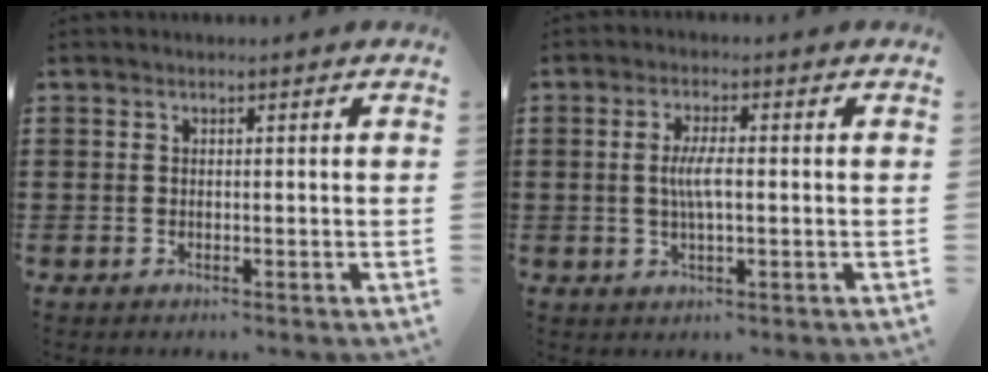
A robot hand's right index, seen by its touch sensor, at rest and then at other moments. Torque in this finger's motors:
{"motor_torque": [0.65, -0.07, 0.32, 0.11]}